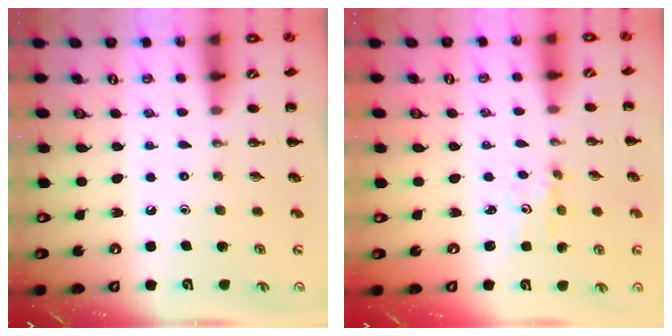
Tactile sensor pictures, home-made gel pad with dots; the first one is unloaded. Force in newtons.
{"total": 1.8, "press": 1.7, "slide": 0.5}